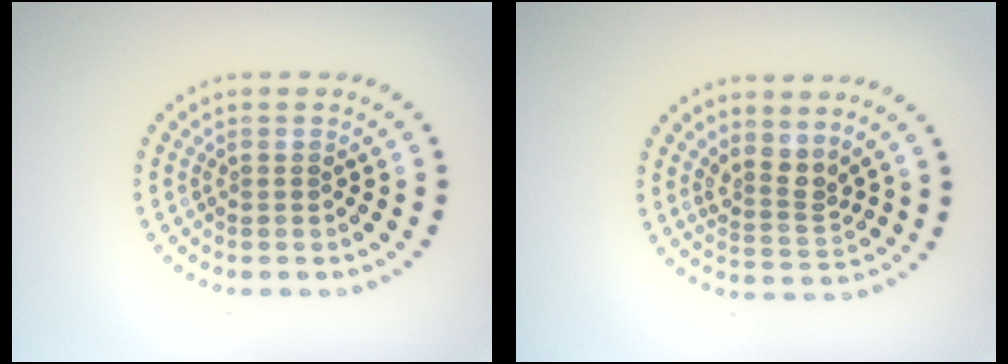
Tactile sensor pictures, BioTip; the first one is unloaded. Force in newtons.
{"total": 2.6, "press": 1.8, "slide": 1.8}